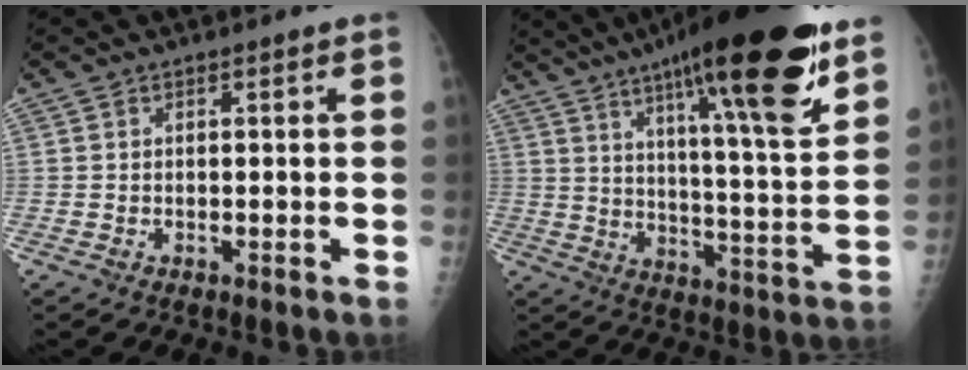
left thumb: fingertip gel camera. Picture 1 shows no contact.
{"total": 27.3, "force": [17.0, 4.8, 20.8], "torque": [-0.302, -0.056, 0.260]}